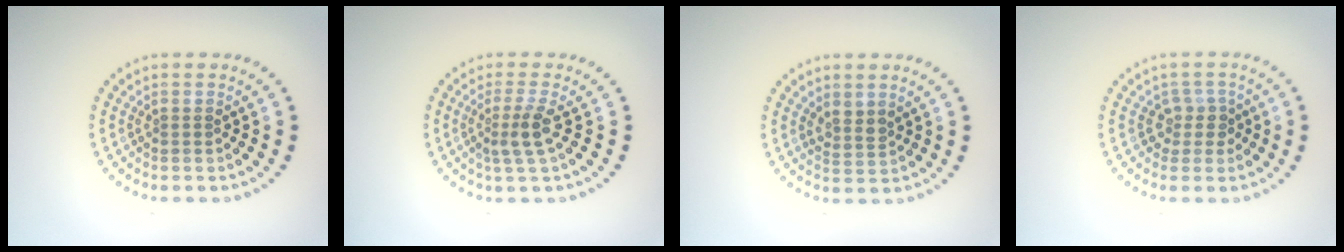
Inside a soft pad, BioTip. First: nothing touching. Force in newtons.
{"total": 2.3, "press": 1.8, "slide": 1.5}
{"total": 1.6, "press": 1.3, "slide": 0.9}
{"total": 1.8, "press": 1.4, "slide": 1.2}